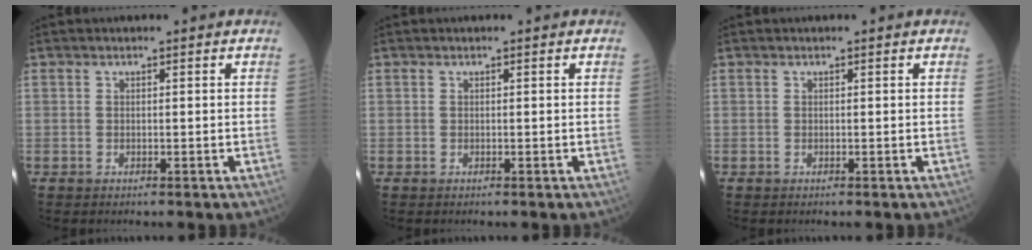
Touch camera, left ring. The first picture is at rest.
{"total": 0.0}
{"total": 0.0}